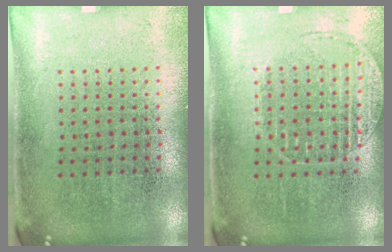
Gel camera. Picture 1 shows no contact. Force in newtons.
{"total": 1.2, "press": 1.1, "slide": 0.4}